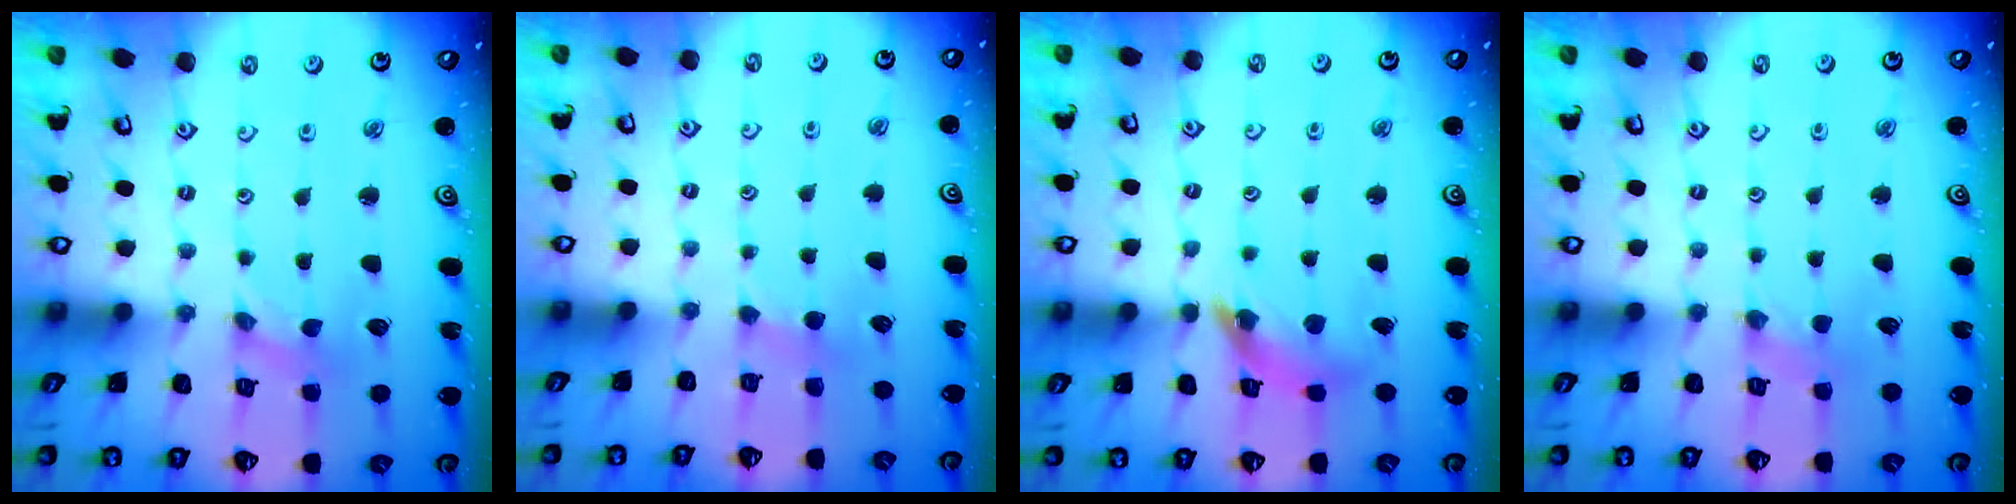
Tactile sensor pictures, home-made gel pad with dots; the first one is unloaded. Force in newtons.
{"total": 2.8, "press": 2.7, "slide": 0.4}
{"total": 11.4, "press": 11.3, "slide": 1.3}
{"total": 2.3, "press": 2.3, "slide": 0.4}